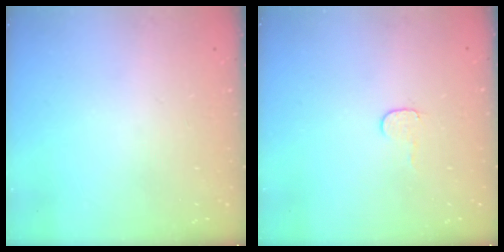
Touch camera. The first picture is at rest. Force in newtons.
{"total": 4.0, "press": 4.0, "slide": 0.5}